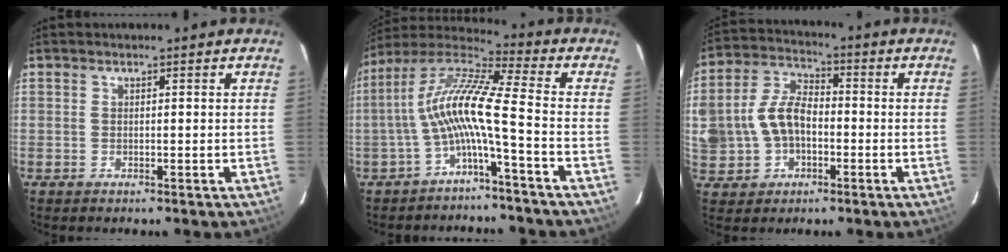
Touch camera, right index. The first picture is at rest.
{"total": 11.4, "force": [-3.1, 0.1, 11.0], "torque": [-0.220, 0.015, -0.066]}
{"total": 12.9, "force": [-1.7, 9.7, 8.3], "torque": [-0.200, 0.024, -0.021]}